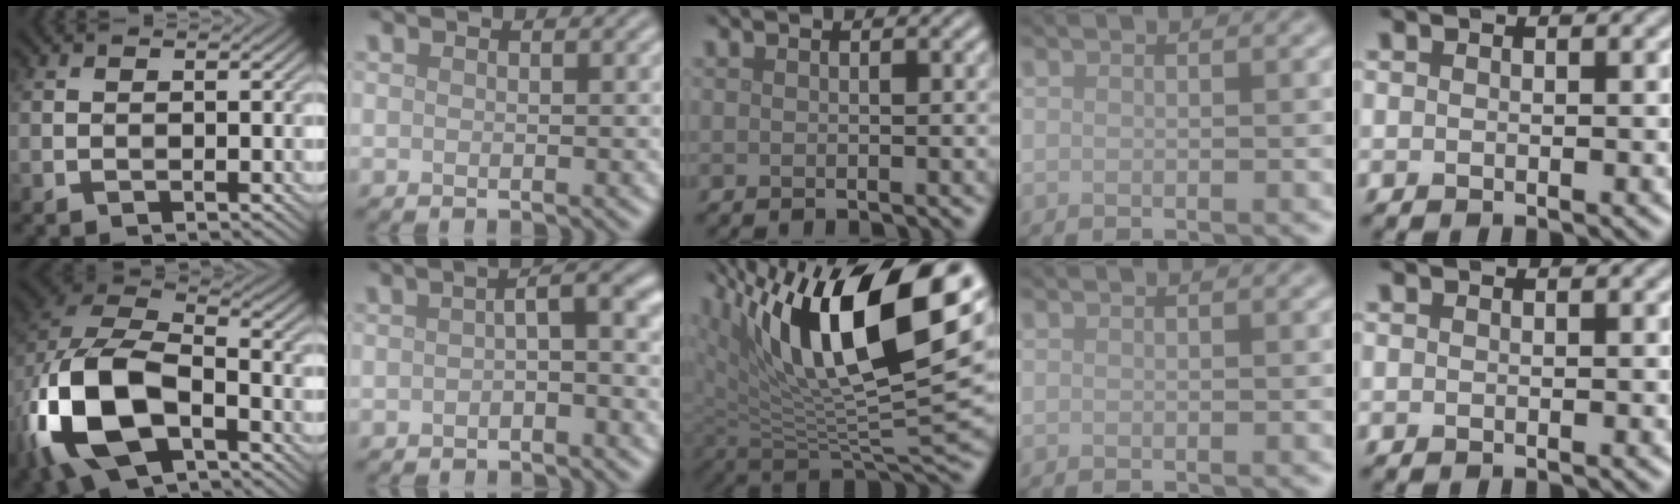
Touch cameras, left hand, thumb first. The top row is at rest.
{"thumb": {"total": 15.1, "force": [-5.2, 9.2, 10.8], "torque": [-0.268, -0.033, -0.094]}, "index": {"total": 3.0, "force": [-0.3, 0.7, 2.9], "torque": [-0.044, 0.012, -0.009]}, "middle": {"total": 17.1, "force": [7.9, 7.3, 13.3], "torque": [-0.223, 0.013, 0.140]}}